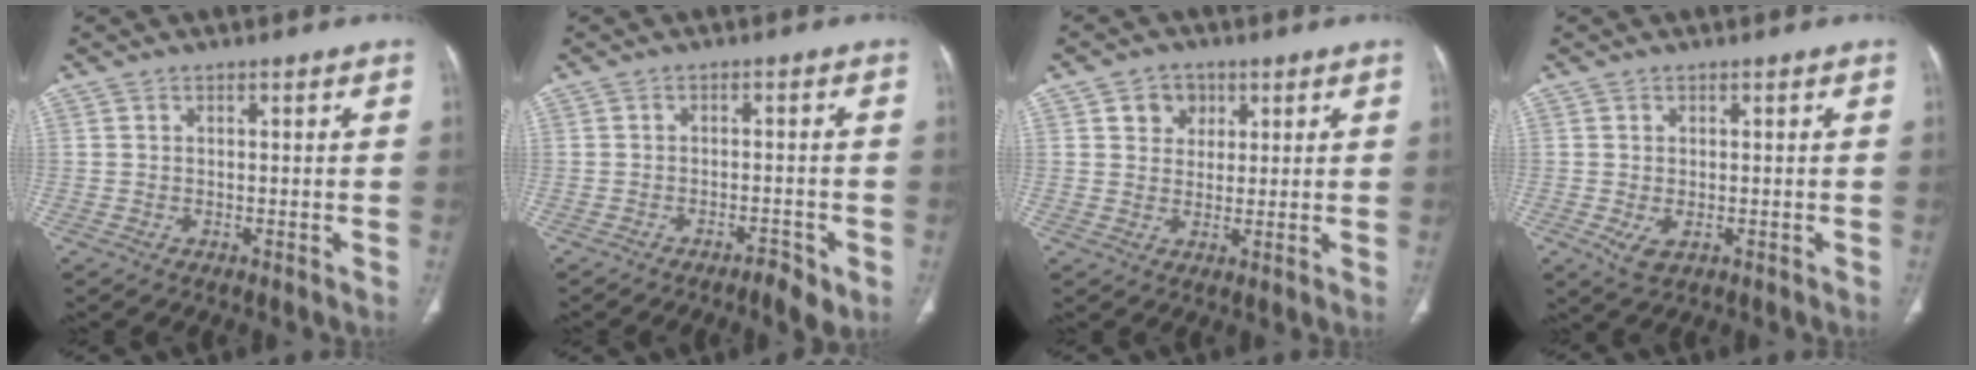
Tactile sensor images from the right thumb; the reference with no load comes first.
{"total": 3.7, "force": [-2.1, 1.1, 2.9], "torque": [-0.047, 0.012, -0.028]}
{"total": 4.8, "force": [2.0, 4.0, 1.6], "torque": [-0.003, -0.005, 0.032]}
{"total": 3.2, "force": [-0.9, 1.8, 2.5], "torque": [-0.049, -0.006, -0.006]}